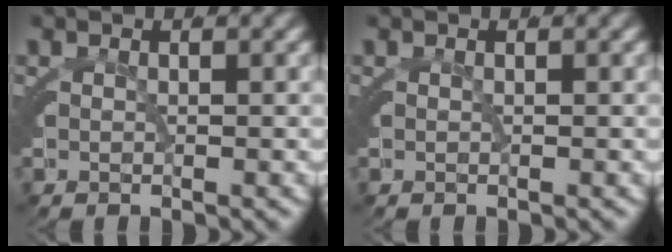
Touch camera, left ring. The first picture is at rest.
{"total": 0.0}